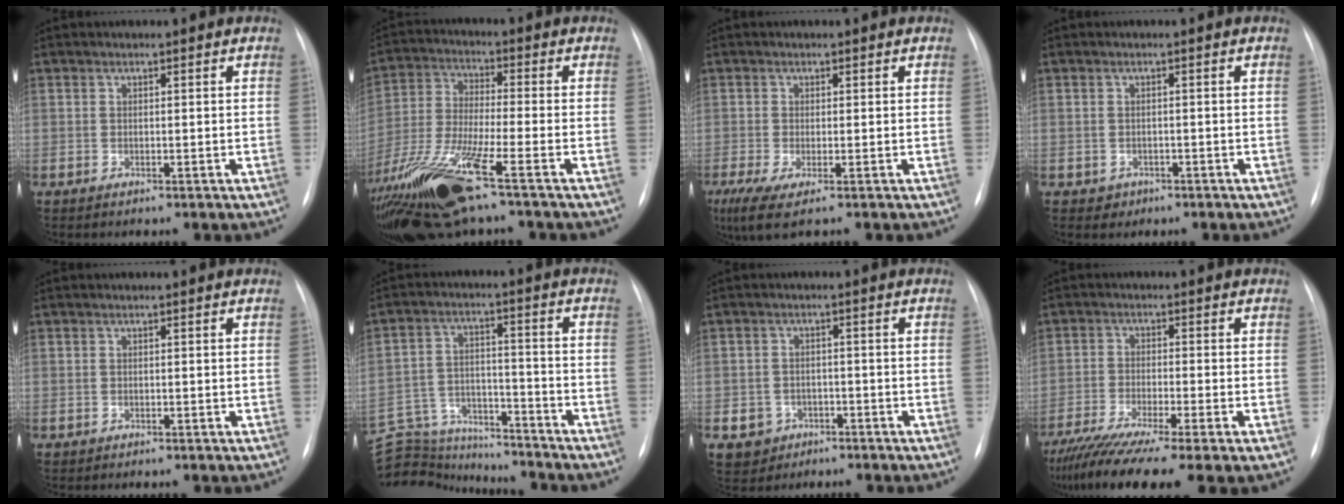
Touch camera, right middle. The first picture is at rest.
{"total": 15.2, "force": [-9.2, 1.4, 12.0], "torque": [-0.260, -0.036, -0.171]}
{"total": 5.4, "force": [-3.1, 0.9, 4.3], "torque": [-0.082, -0.019, -0.056]}
{"total": 1.6, "force": [-0.8, 1.4, 0.1], "torque": [0.000, 0.006, -0.009]}
{"total": 0.0}
{"total": 16.9, "force": [-16.2, 3.0, 3.4], "torque": [-0.075, 0.024, -0.250]}
{"total": 4.2, "force": [-1.9, 3.7, 0.4], "torque": [-0.005, 0.010, -0.025]}
{"total": 14.4, "force": [-10.5, 0.7, 9.8], "torque": [-0.167, -0.041, -0.174]}